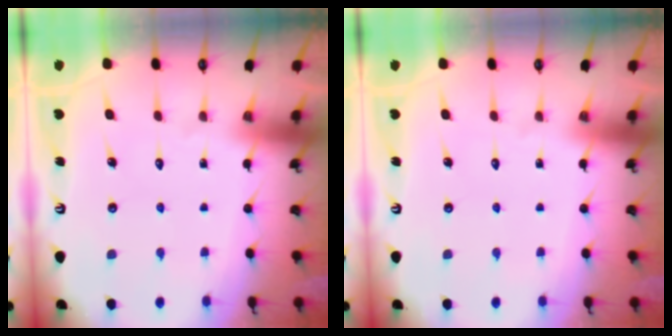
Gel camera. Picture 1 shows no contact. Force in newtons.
{"total": 0.0}